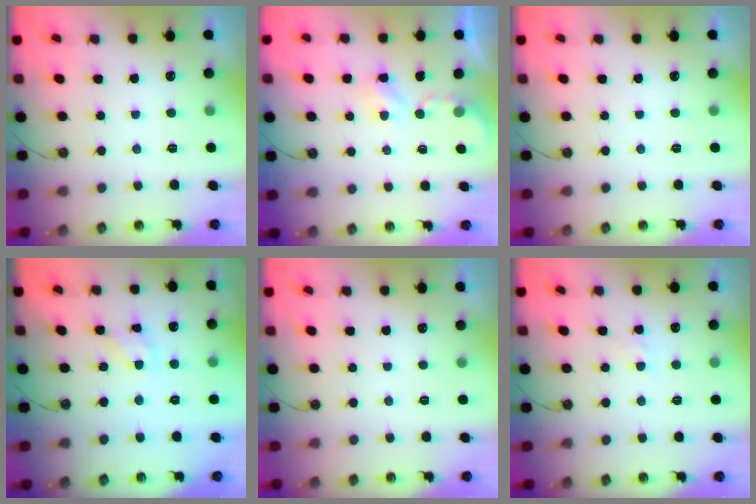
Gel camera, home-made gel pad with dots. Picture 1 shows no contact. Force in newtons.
{"total": 2.7, "press": 2.7, "slide": 0.5}
{"total": 0.0}
{"total": 6.3, "press": 6.3, "slide": 0.0}
{"total": 0.0}
{"total": 5.4, "press": 5.4, "slide": 0.6}